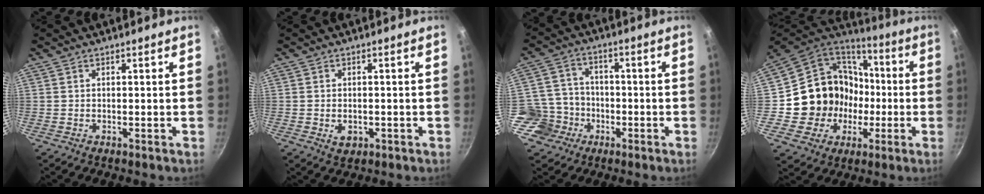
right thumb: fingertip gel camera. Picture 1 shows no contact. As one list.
[{"total": 3.0, "force": [-0.8, 2.1, 1.9], "torque": [-0.027, 0.002, -0.008]}, {"total": 8.7, "force": [-3.2, 7.8, 1.9], "torque": [-0.008, 0.035, -0.068]}, {"total": 20.0, "force": [-1.9, 18.6, 7.2], "torque": [-0.098, 0.042, -0.015]}]